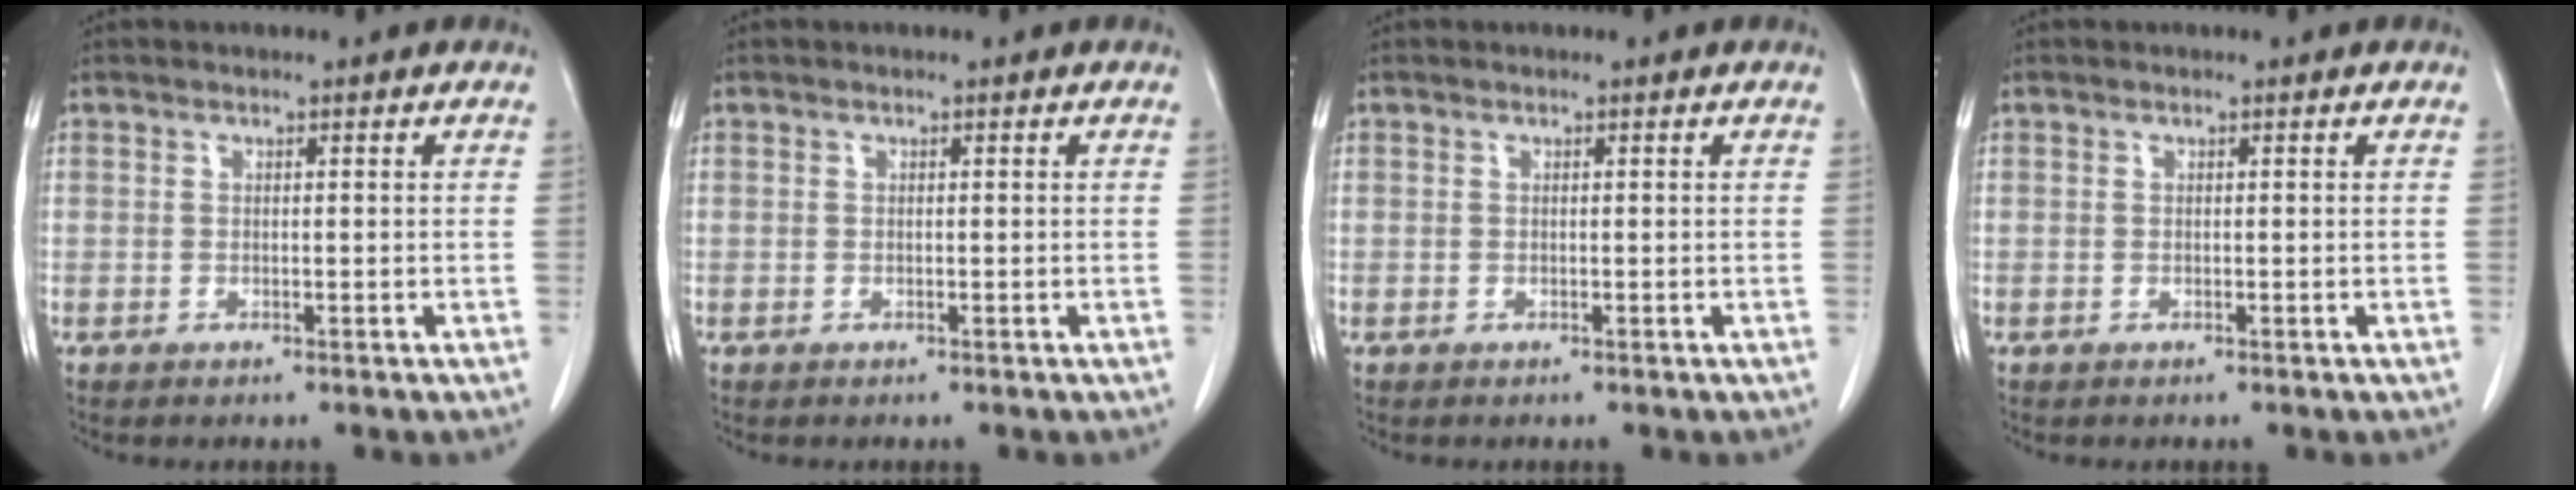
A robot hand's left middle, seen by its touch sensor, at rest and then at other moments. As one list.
[{"total": 0.0}, {"total": 0.0}, {"total": 0.0}]